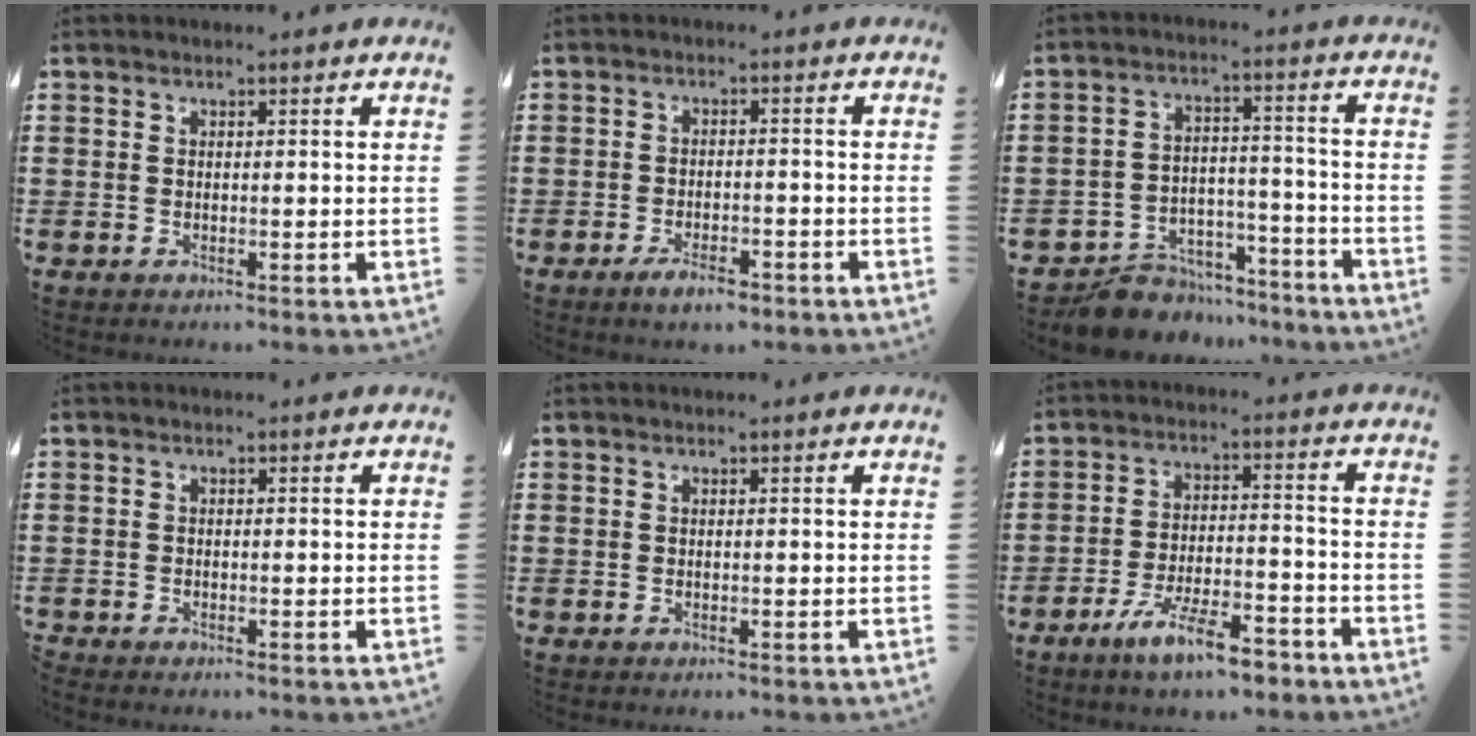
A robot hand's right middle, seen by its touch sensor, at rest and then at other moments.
{"total": 3.4, "force": [-2.5, 1.0, 2.0], "torque": [-0.033, 0.005, -0.045]}
{"total": 7.2, "force": [-7.0, 1.9, 0.4], "torque": [-0.006, 0.024, -0.136]}
{"total": 0.5, "force": [-0.5, 0.1, 0.0], "torque": [0.000, 0.000, -0.011]}
{"total": 0.0}
{"total": 9.0, "force": [-6.9, 1.7, 5.5], "torque": [-0.109, 0.005, -0.131]}